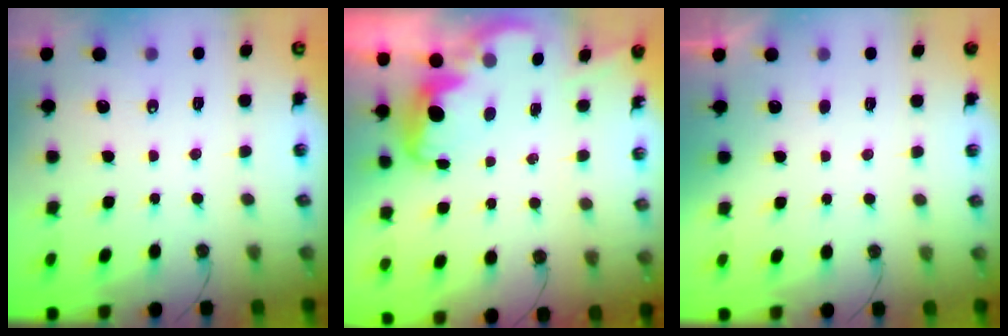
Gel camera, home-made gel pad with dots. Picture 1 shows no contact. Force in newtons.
{"total": 2.9, "press": 2.8, "slide": 0.8}
{"total": 0.7, "press": 0.4, "slide": 0.6}